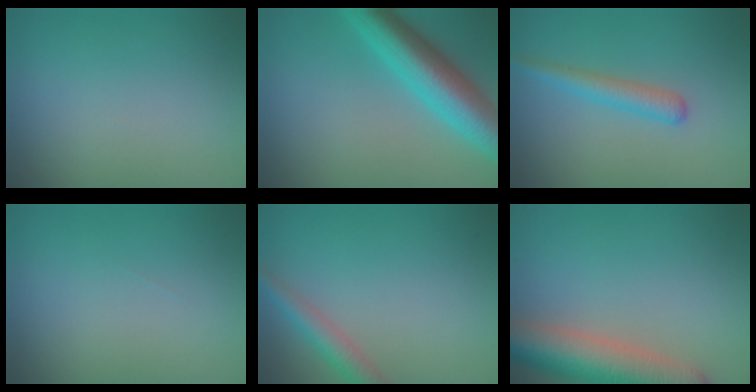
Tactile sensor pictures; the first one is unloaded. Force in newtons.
{"total": 7.5, "press": 7.4, "slide": 0.2}
{"total": 2.2, "press": 2.2, "slide": 0.1}
{"total": 0.0}
{"total": 2.7, "press": 2.7, "slide": 0.1}
{"total": 8.3, "press": 8.2, "slide": 0.7}